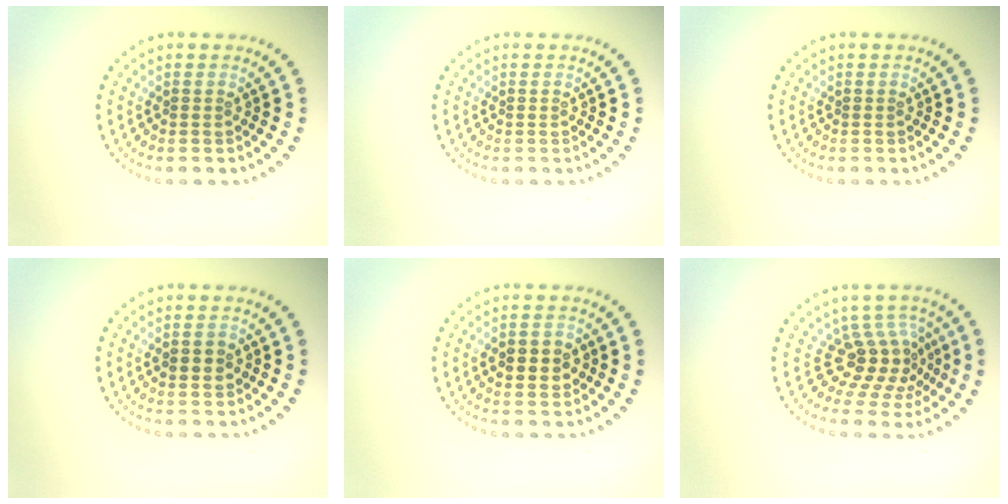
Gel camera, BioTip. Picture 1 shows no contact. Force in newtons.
{"total": 0.0}
{"total": 0.0}
{"total": 1.7, "press": 1.7, "slide": 0.2}
{"total": 2.7, "press": 2.7, "slide": 0.2}
{"total": 4.1, "press": 2.7, "slide": 3.1}